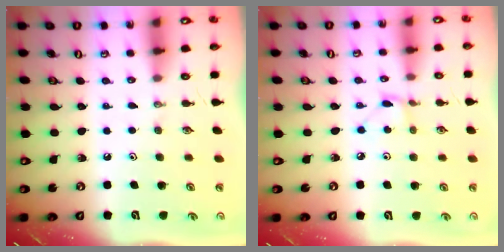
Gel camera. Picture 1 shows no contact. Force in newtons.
{"total": 2.5, "press": 2.5, "slide": 0.3}